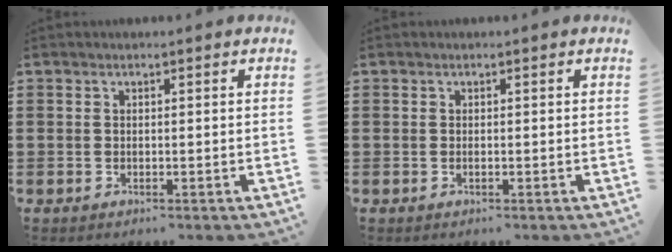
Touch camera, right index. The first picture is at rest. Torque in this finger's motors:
{"motor_torque": [0.98, 1.16, 0.06, 0.00]}